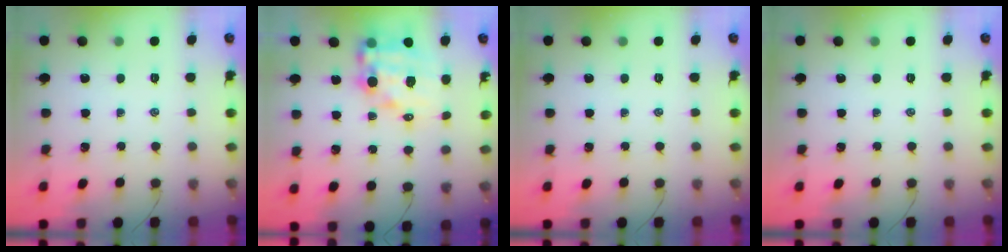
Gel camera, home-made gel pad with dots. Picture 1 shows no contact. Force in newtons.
{"total": 12.1, "press": 11.6, "slide": 3.3}
{"total": 0.0}
{"total": 0.0}